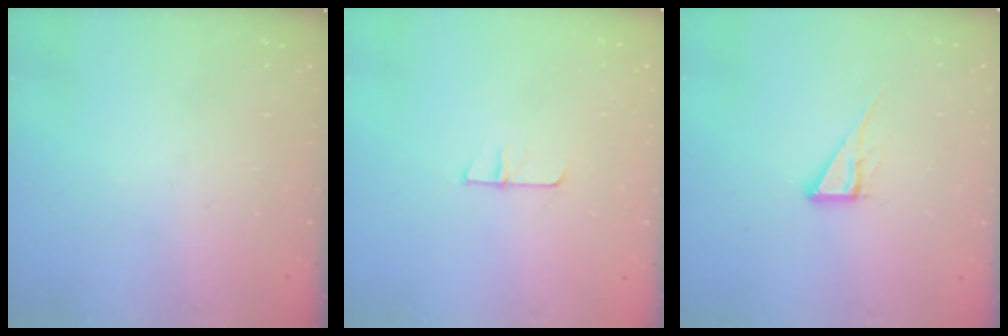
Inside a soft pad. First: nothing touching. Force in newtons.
{"total": 5.7, "press": 5.6, "slide": 0.6}
{"total": 6.8, "press": 6.8, "slide": 0.2}